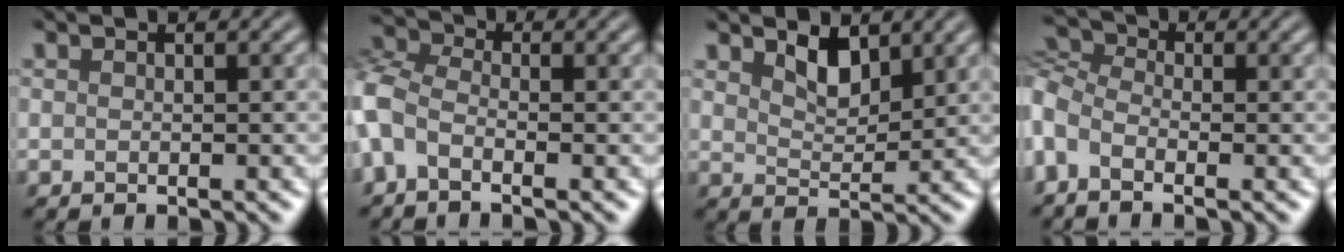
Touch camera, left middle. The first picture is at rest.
{"total": 4.0, "force": [-1.9, 2.3, 2.7], "torque": [-0.071, 0.007, -0.052]}
{"total": 2.6, "force": [2.1, 0.9, 1.2], "torque": [-0.030, -0.001, 0.042]}
{"total": 4.1, "force": [-0.5, 2.7, 3.1], "torque": [-0.082, 0.013, -0.019]}